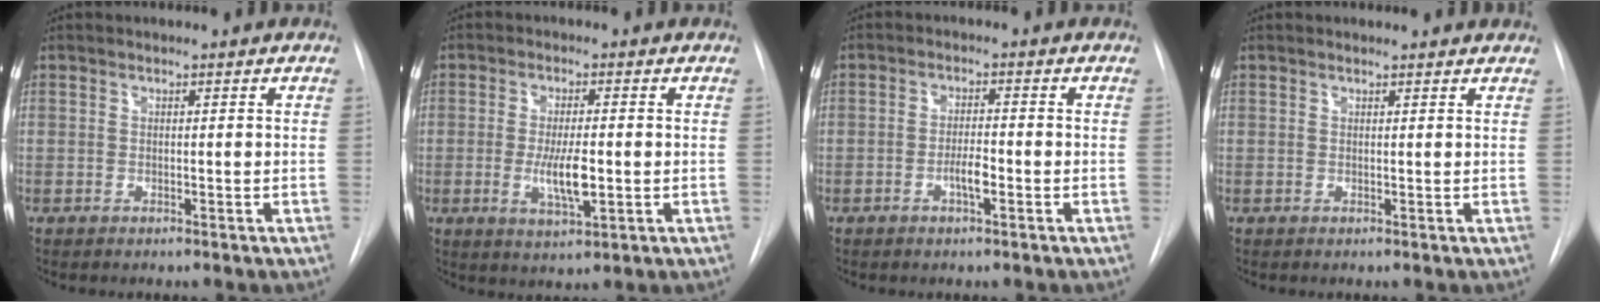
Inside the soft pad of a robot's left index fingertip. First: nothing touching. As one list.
[{"total": 6.0, "force": [-0.9, 1.5, 5.7], "torque": [-0.109, -0.011, -0.015]}, {"total": 3.0, "force": [-1.3, 0.6, 2.6], "torque": [-0.046, 0.001, -0.024]}, {"total": 2.9, "force": [2.8, 0.6, 0.4], "torque": [-0.012, 0.008, 0.022]}]